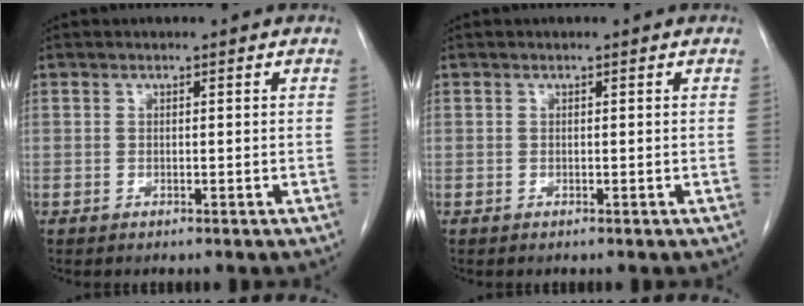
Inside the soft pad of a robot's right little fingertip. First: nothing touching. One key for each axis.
{"total": 0.0}